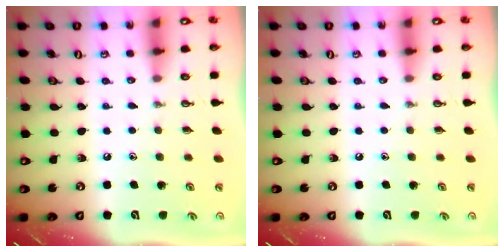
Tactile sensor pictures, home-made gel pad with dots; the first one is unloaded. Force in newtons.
{"total": 0.0}